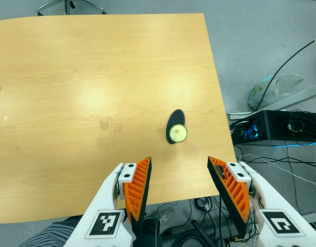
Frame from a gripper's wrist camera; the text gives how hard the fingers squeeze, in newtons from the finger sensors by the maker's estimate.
{"total": 0.0}